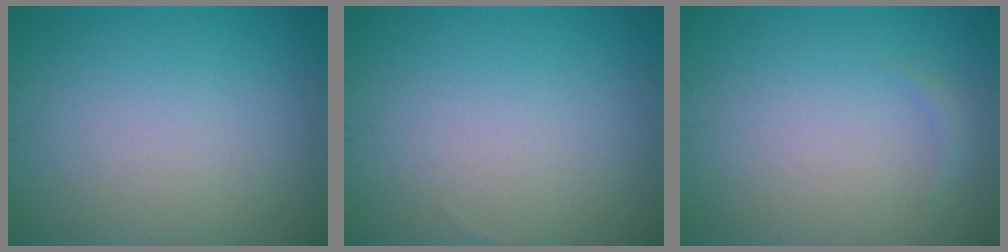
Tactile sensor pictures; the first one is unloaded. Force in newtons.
{"total": 0.0}
{"total": 0.6, "press": 0.6, "slide": 0.0}